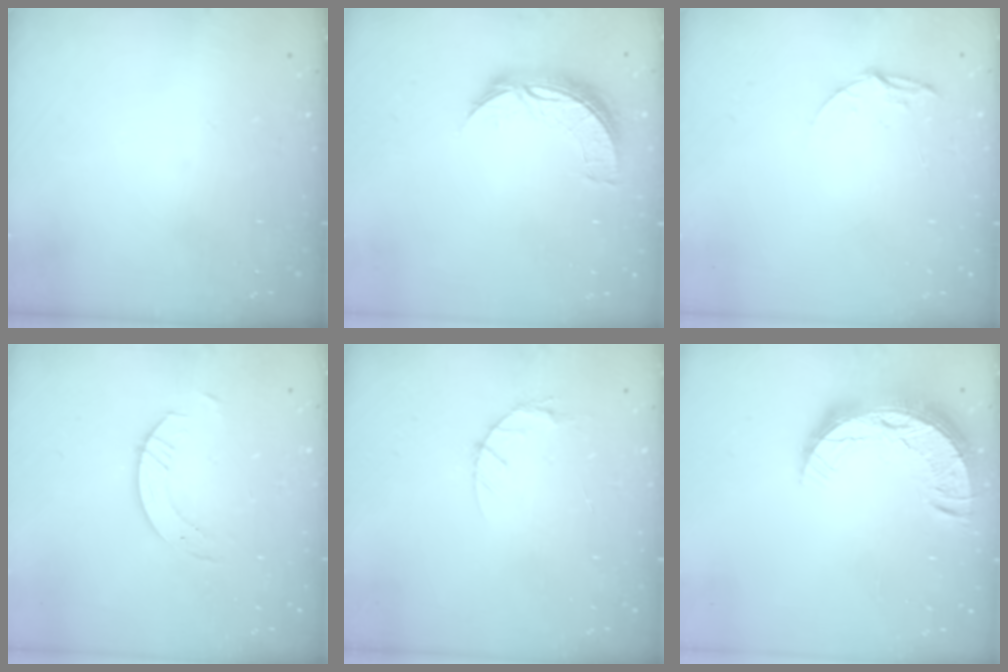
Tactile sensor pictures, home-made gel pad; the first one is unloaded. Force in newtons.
{"total": 8.4, "press": 8.4, "slide": 0.2}
{"total": 5.3, "press": 5.3, "slide": 0.5}
{"total": 3.5, "press": 3.5, "slide": 0.4}
{"total": 3.3, "press": 3.2, "slide": 0.5}
{"total": 13.4, "press": 13.4, "slide": 0.9}